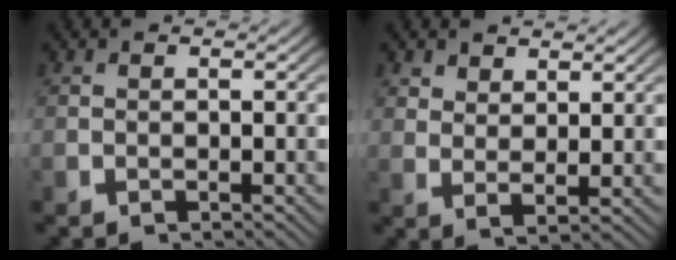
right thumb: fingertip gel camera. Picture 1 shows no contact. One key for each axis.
{"total": 2.4, "fx": 2.2, "fy": 0.4, "fz": 0.9, "tx": -0.014, "ty": -0.003, "tz": 0.048}